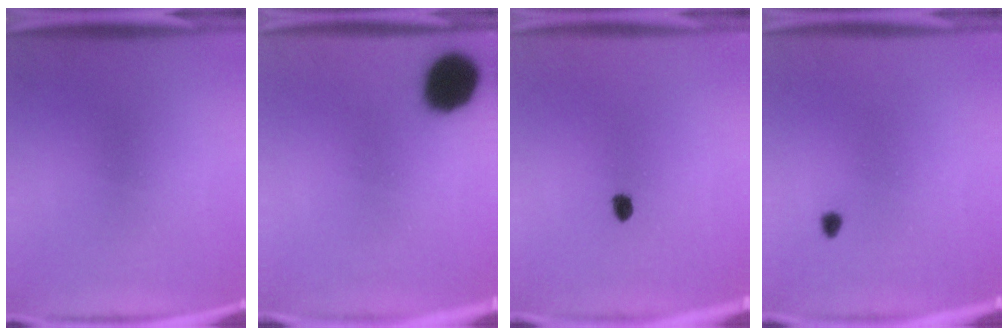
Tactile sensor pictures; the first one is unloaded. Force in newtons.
{"total": 14.8}
{"total": 1.7}
{"total": 1.0}